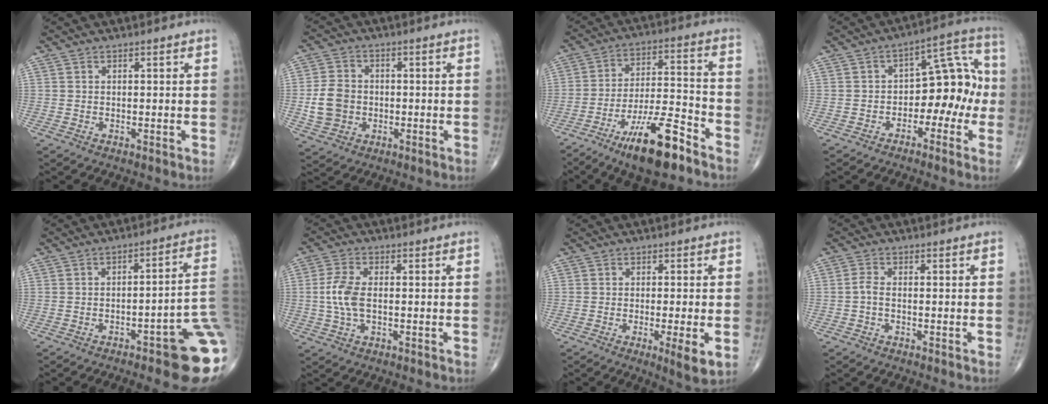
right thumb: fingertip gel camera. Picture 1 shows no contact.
{"total": 7.9, "force": [-1.0, 6.5, 4.3], "torque": [-0.070, 0.012, -0.017]}
{"total": 15.3, "force": [-9.9, 4.0, 11.0], "torque": [-0.186, 0.066, -0.171]}
{"total": 11.1, "force": [-2.6, 7.0, 8.2], "torque": [-0.062, 0.051, -0.047]}
{"total": 15.9, "force": [-6.5, 3.6, 14.1], "torque": [-0.112, 0.044, -0.080]}
{"total": 6.1, "force": [-0.2, 3.0, 5.3], "torque": [-0.125, 0.008, -0.008]}
{"total": 5.3, "force": [-1.4, 0.6, 5.0], "torque": [-0.080, -0.014, -0.024]}
{"total": 1.7, "force": [-0.5, 0.7, 1.5], "torque": [-0.030, 0.004, -0.014]}